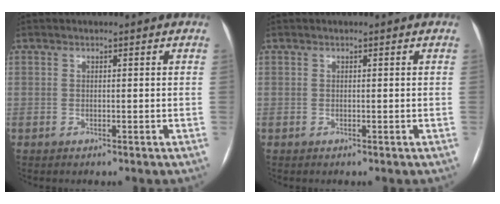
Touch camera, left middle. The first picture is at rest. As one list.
[{"total": 0.0}]